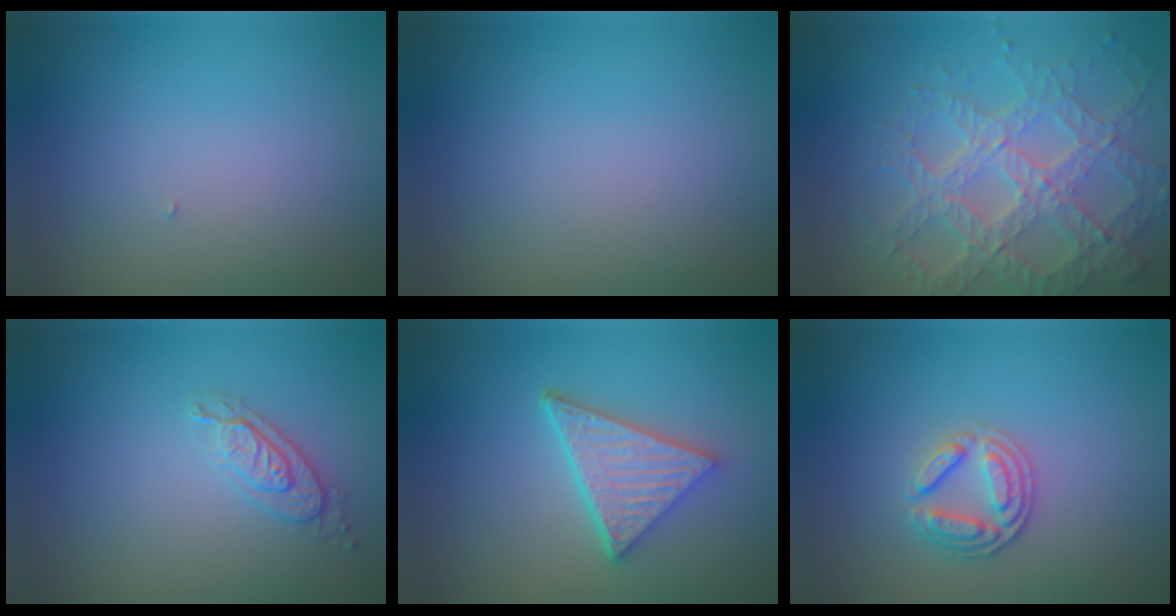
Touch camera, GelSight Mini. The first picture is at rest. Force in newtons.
{"total": 0.0}
{"total": 7.7, "press": 5.4, "slide": 5.4}
{"total": 2.1, "press": 2.0, "slide": 0.6}
{"total": 5.0, "press": 3.6, "slide": 3.5}
{"total": 2.7, "press": 2.5, "slide": 0.8}